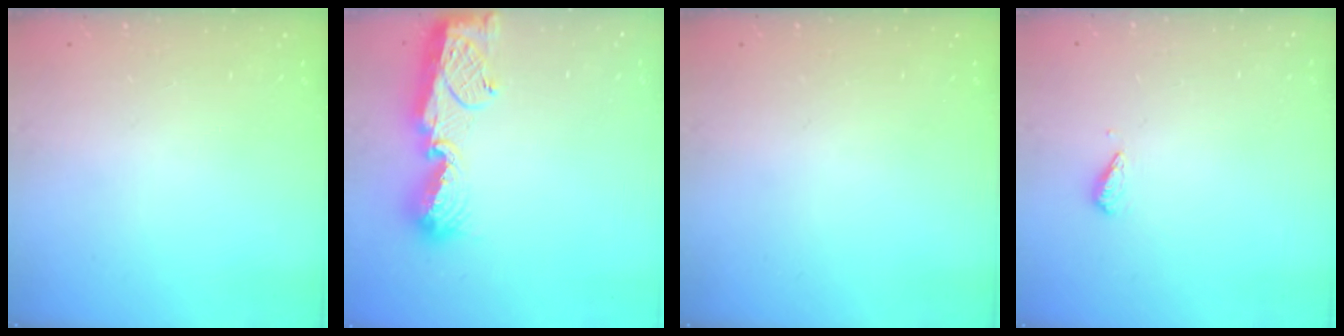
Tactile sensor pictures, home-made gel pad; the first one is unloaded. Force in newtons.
{"total": 15.7, "press": 15.6, "slide": 1.3}
{"total": 0.0}
{"total": 3.6, "press": 3.6, "slide": 0.5}